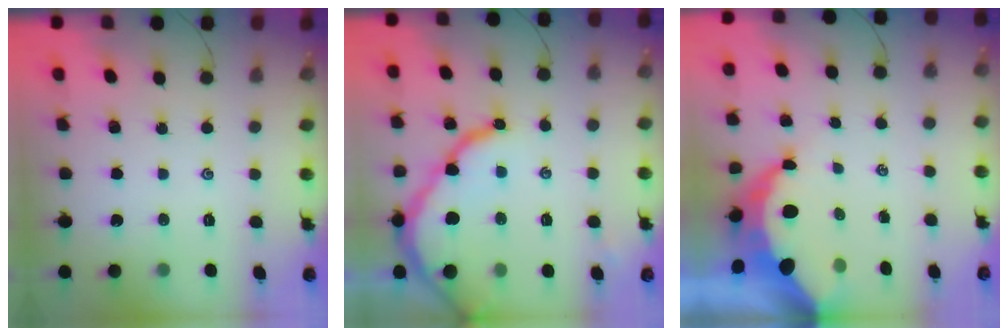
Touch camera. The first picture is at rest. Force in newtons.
{"total": 12.5, "press": 12.5, "slide": 1.4}
{"total": 10.6, "press": 10.5, "slide": 1.0}